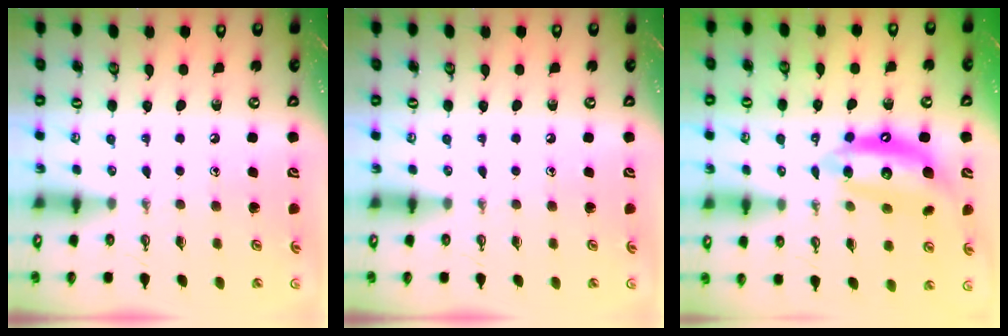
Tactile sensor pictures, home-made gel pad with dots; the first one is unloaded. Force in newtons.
{"total": 0.0}
{"total": 12.7, "press": 12.7, "slide": 1.1}